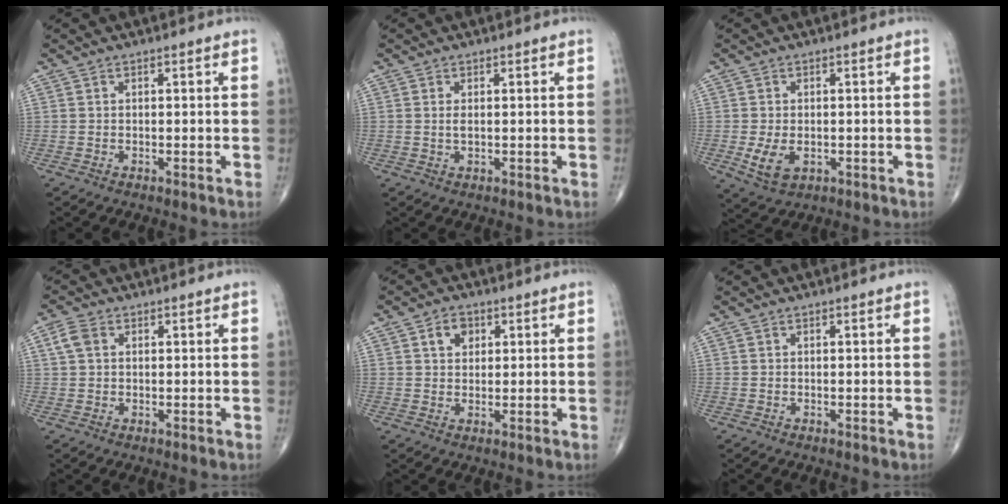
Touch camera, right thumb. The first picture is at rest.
{"total": 1.3, "force": [0.2, 0.6, 1.2], "torque": [-0.024, -0.002, 0.006]}
{"total": 5.5, "force": [-1.2, 3.4, 4.1], "torque": [-0.077, -0.006, -0.012]}
{"total": 3.2, "force": [1.0, 2.3, 2.1], "torque": [-0.046, 0.009, 0.018]}
{"total": 3.9, "force": [1.5, 2.9, 2.0], "torque": [-0.015, -0.002, 0.025]}
{"total": 0.0}